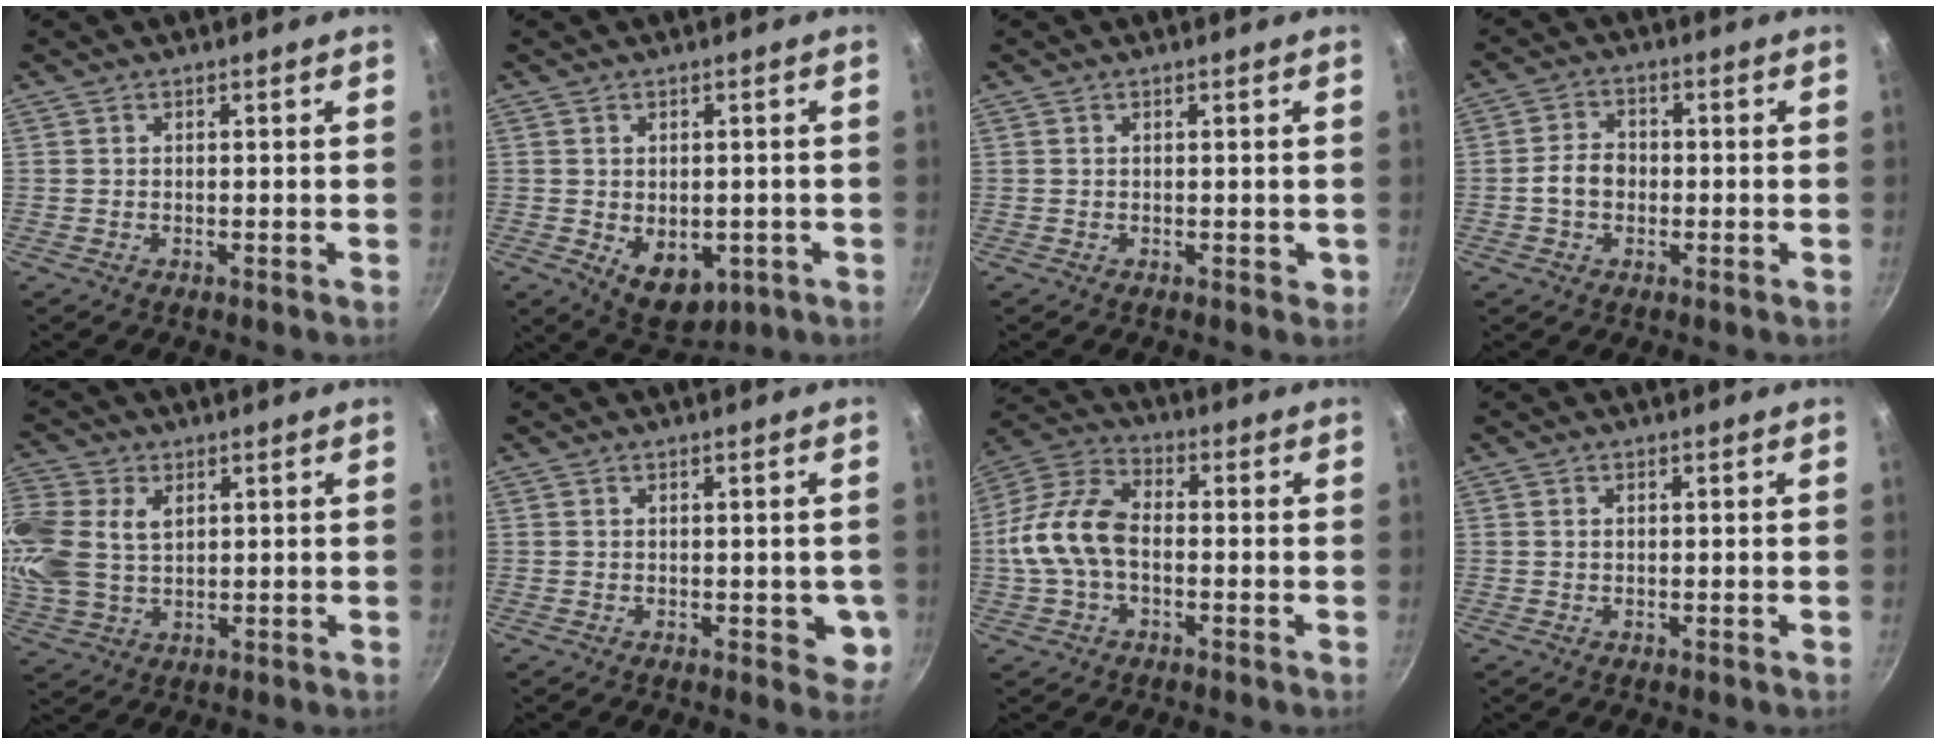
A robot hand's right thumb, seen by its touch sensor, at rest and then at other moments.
{"total": 8.2, "force": [-1.7, 5.6, 5.7], "torque": [-0.056, -0.005, -0.005]}
{"total": 1.0, "force": [0.1, 0.7, 0.7], "torque": [-0.003, 0.001, 0.003]}
{"total": 5.0, "force": [-0.9, 3.9, 3.1], "torque": [-0.038, 0.021, -0.020]}
{"total": 13.0, "force": [3.0, 9.2, 8.7], "torque": [-0.201, 0.001, 0.061]}
{"total": 4.3, "force": [-0.5, 2.4, 3.6], "torque": [-0.024, -0.004, -0.005]}
{"total": 12.6, "force": [-1.4, 7.8, 9.8], "torque": [-0.180, 0.038, -0.044]}
{"total": 0.8, "force": [0.2, 0.5, 0.6], "torque": [-0.009, 0.003, 0.003]}